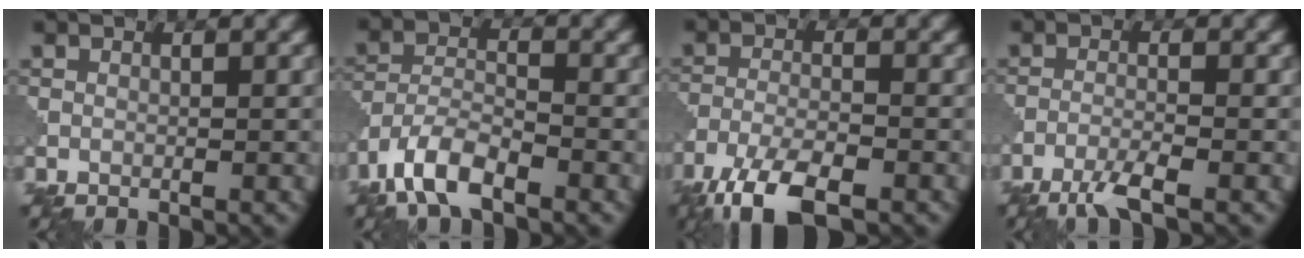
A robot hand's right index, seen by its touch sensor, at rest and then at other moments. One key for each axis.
{"total": 5.9, "fx": -4.1, "fy": 2.1, "fz": 3.6, "tx": -0.072, "ty": 0.001, "tz": -0.089}
{"total": 7.2, "fx": -5.1, "fy": 2.1, "fz": 4.7, "tx": -0.092, "ty": -0.011, "tz": -0.102}
{"total": 3.1, "fx": -2.2, "fy": 0.3, "fz": 2.2, "tx": -0.045, "ty": -0.001, "tz": -0.052}